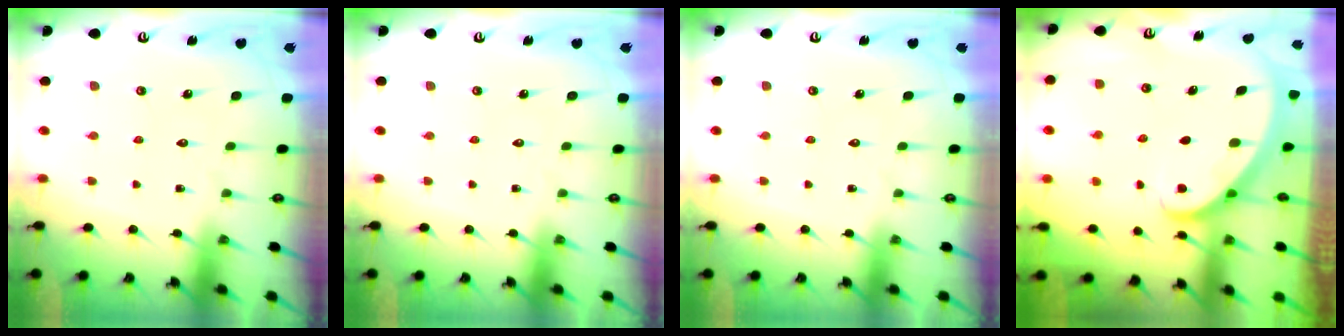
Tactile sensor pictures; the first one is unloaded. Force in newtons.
{"total": 0.0}
{"total": 0.0}
{"total": 2.9, "press": 2.9, "slide": 0.2}